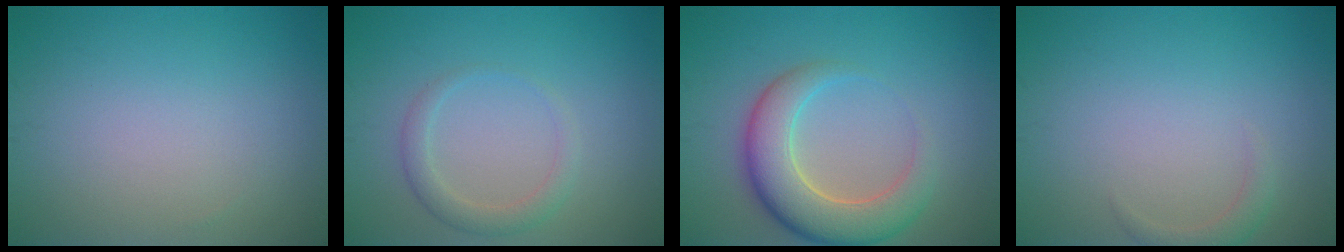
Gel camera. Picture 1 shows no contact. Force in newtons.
{"total": 2.0, "press": 2.0, "slide": 0.2}
{"total": 6.5, "press": 6.5, "slide": 0.5}
{"total": 1.3, "press": 1.3, "slide": 0.1}